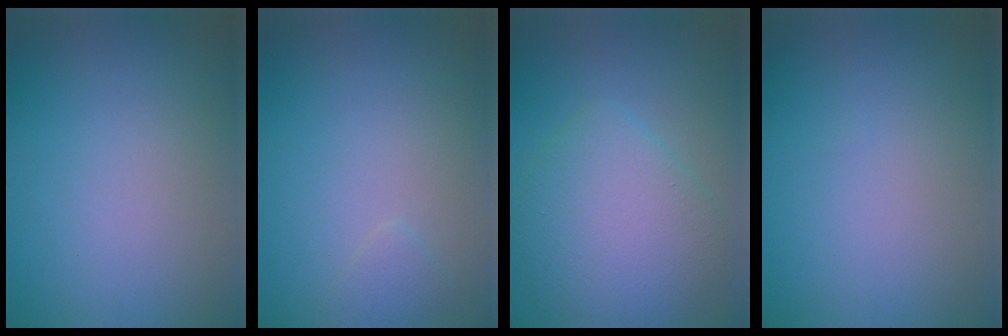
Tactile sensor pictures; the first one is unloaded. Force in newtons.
{"total": 0.9, "press": 0.9, "slide": 0.1}
{"total": 6.1, "press": 6.1, "slide": 0.2}
{"total": 0.0}